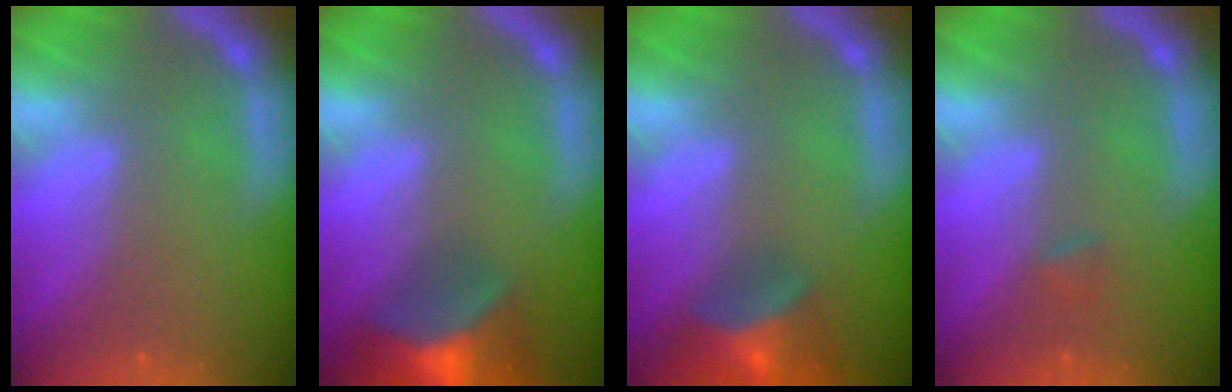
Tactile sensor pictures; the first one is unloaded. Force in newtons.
{"total": 9.9}
{"total": 6.5}
{"total": 0.9}